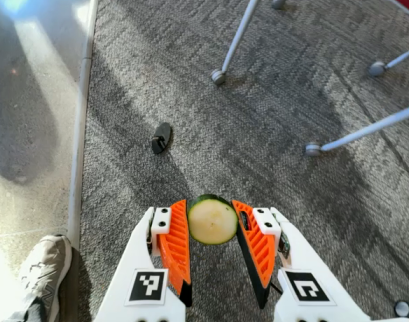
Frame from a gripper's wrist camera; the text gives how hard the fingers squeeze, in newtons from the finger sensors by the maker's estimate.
{"total": 8.3, "left": 7.8, "right": 8.8}